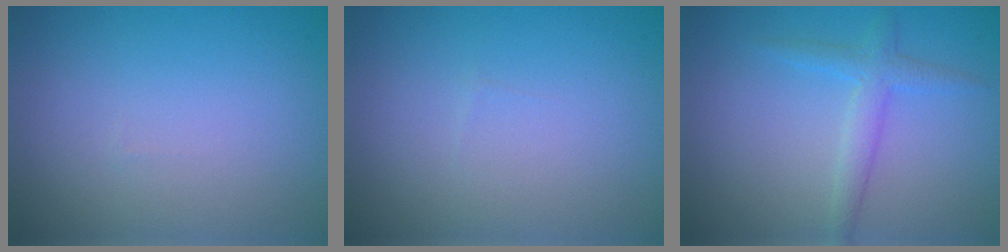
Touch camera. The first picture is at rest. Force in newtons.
{"total": 0.0}
{"total": 2.3, "press": 2.3, "slide": 0.1}